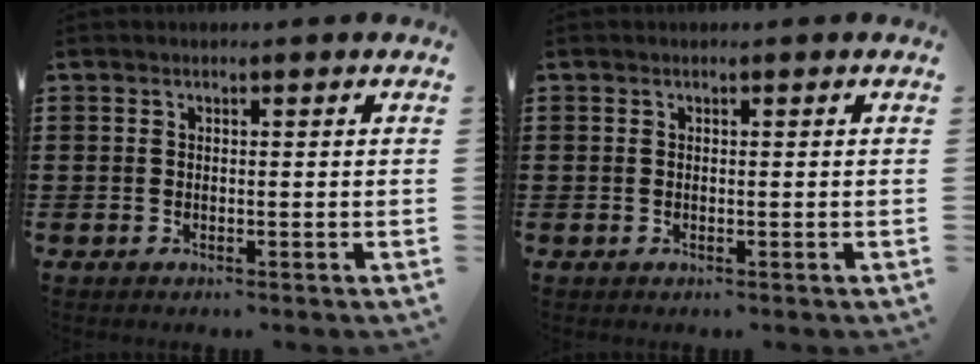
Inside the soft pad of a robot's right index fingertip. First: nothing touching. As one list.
[{"total": 0.0}]